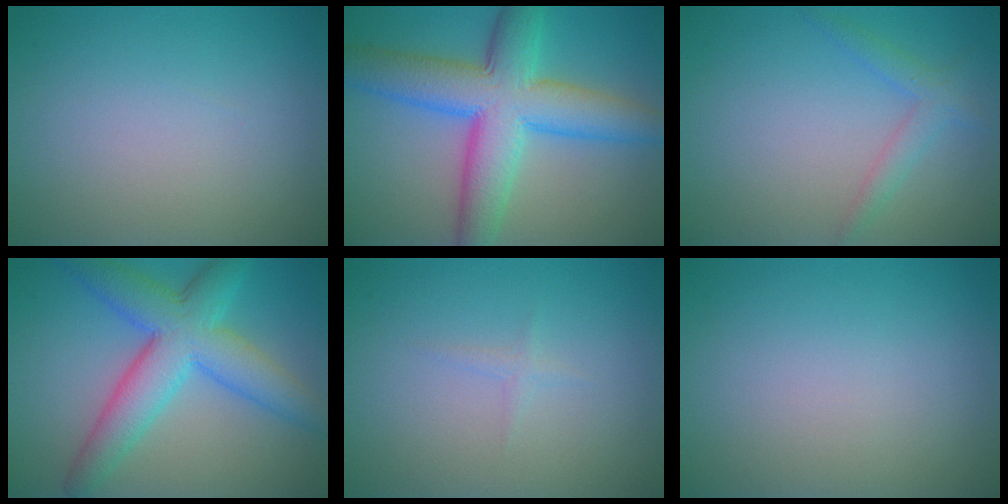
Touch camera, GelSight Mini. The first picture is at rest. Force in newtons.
{"total": 9.8, "press": 9.8, "slide": 0.3}
{"total": 2.0, "press": 2.0, "slide": 0.1}
{"total": 7.7, "press": 7.7, "slide": 0.2}
{"total": 0.7, "press": 0.7, "slide": 0.1}
{"total": 0.0}